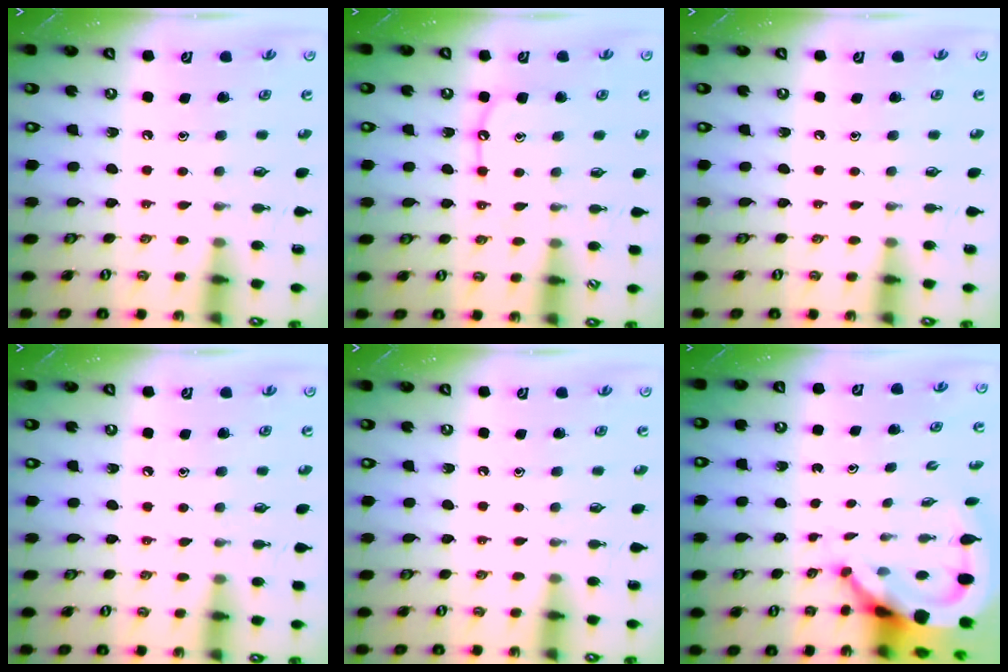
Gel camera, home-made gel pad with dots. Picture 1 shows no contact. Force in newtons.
{"total": 7.0, "press": 7.0, "slide": 0.7}
{"total": 0.0}
{"total": 2.9, "press": 2.9, "slide": 0.4}
{"total": 0.0}
{"total": 9.1, "press": 9.0, "slide": 1.2}